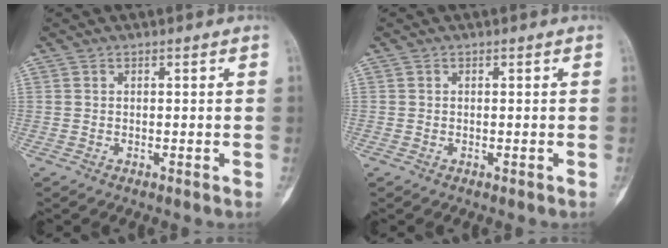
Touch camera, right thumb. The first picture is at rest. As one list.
[{"total": 0.0}]